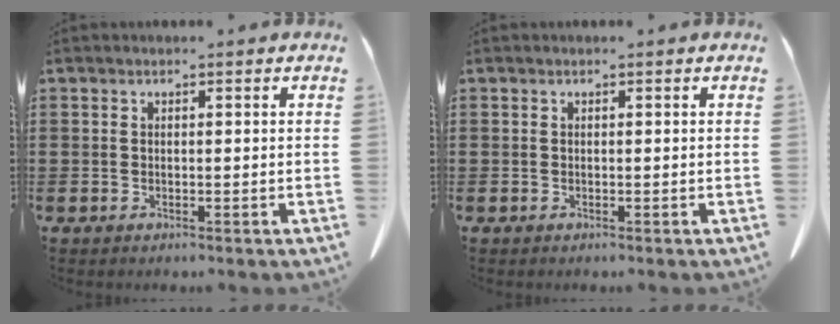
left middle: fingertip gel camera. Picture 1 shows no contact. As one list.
[{"total": 0.0}]